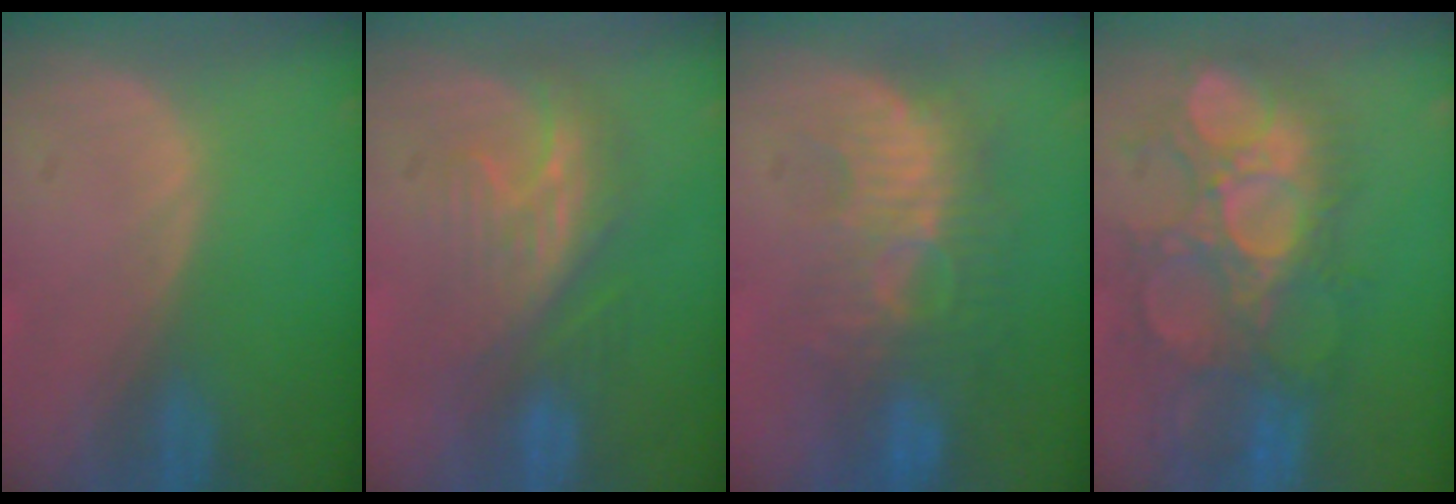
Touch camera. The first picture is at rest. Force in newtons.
{"total": 7.5, "press": 7.2, "slide": 1.9}
{"total": 9.5, "press": 9.0, "slide": 3.2}
{"total": 10.8, "press": 10.5, "slide": 2.4}